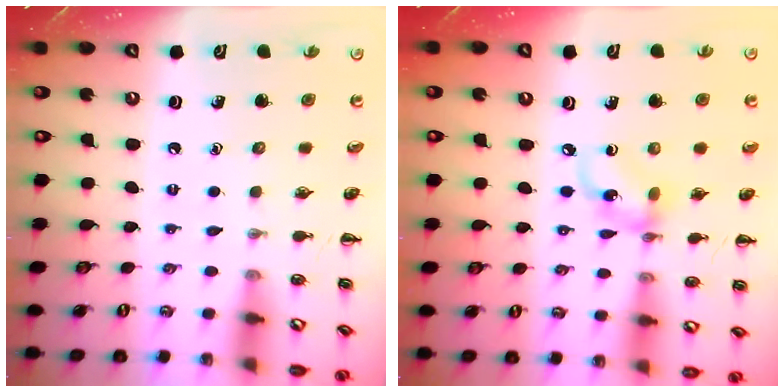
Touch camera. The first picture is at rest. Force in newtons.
{"total": 8.0, "press": 7.9, "slide": 1.5}